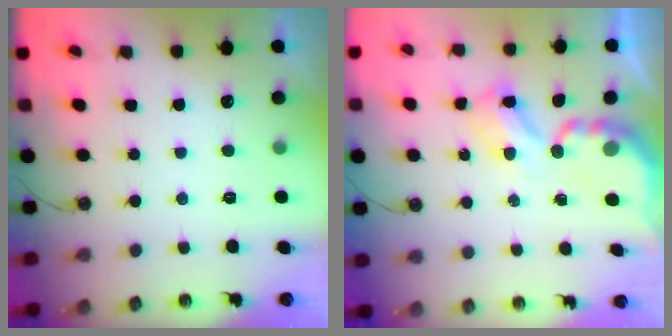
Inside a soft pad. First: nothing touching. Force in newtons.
{"total": 4.9, "press": 4.9, "slide": 0.3}